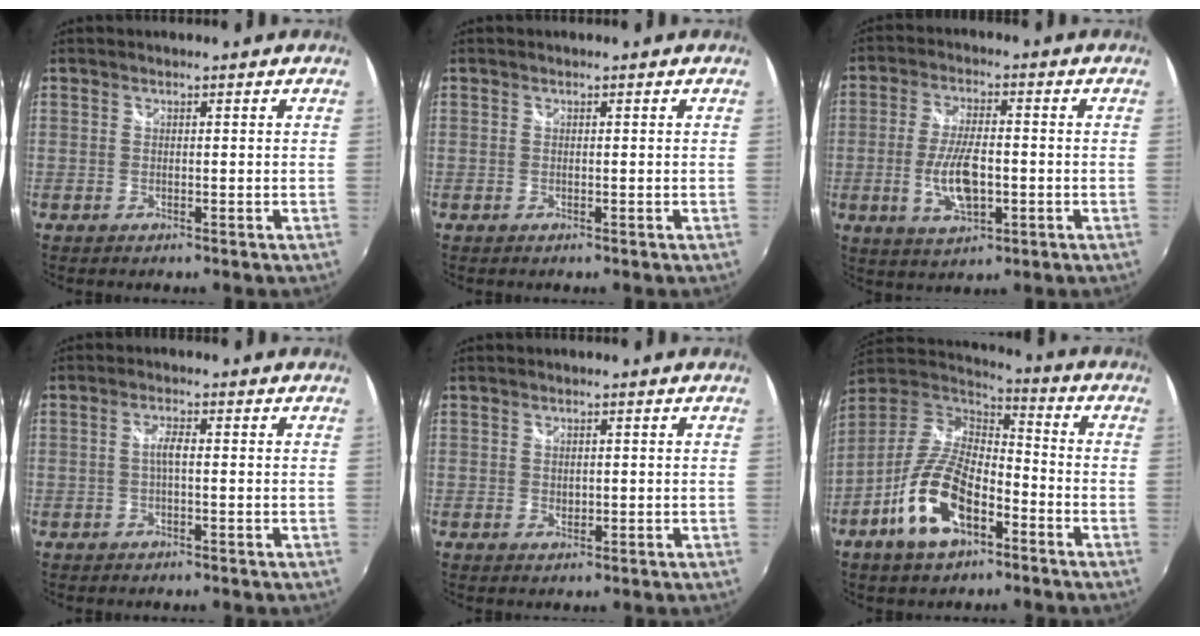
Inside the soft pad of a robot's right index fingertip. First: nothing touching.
{"total": 0.0}
{"total": 5.7, "force": [-1.4, 2.3, 5.1], "torque": [-0.102, -0.006, -0.024]}
{"total": 2.0, "force": [-0.2, 0.4, 2.0], "torque": [-0.039, 0.003, -0.006]}
{"total": 1.2, "force": [0.2, 1.1, 0.5], "torque": [-0.006, -0.001, 0.004]}
{"total": 15.8, "force": [-7.7, 7.5, 11.6], "torque": [-0.240, -0.008, -0.142]}